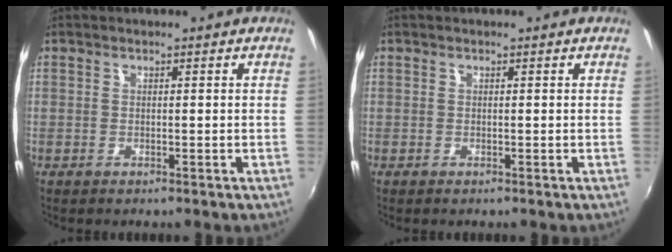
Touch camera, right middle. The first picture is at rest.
{"total": 0.0}